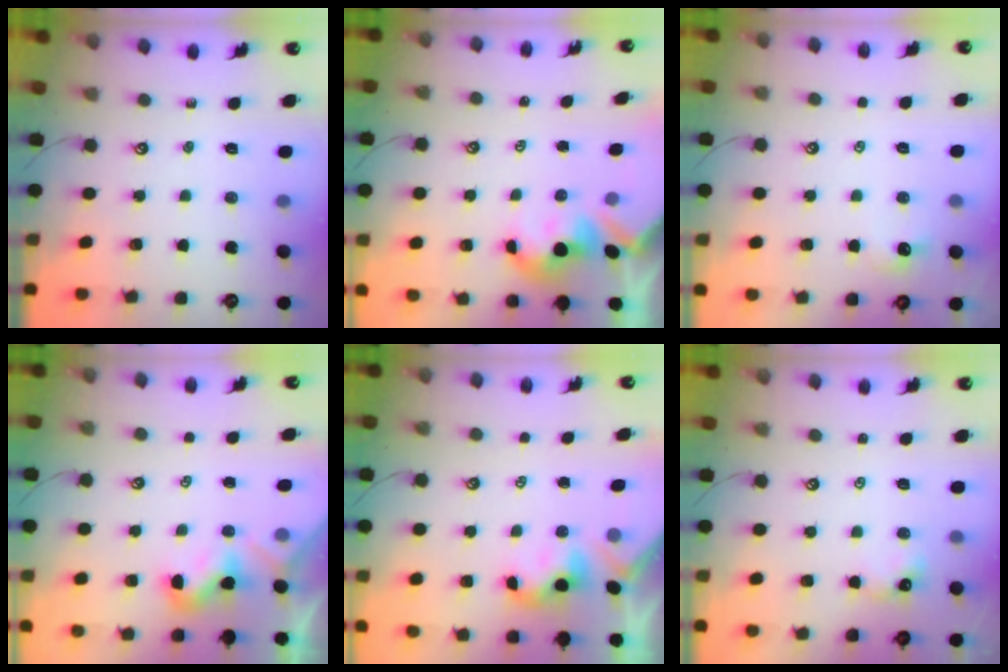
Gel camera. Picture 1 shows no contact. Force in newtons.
{"total": 2.4, "press": 2.4, "slide": 0.2}
{"total": 1.0, "press": 0.9, "slide": 0.5}
{"total": 0.0}
{"total": 0.6, "press": 0.5, "slide": 0.4}
{"total": 1.8, "press": 1.7, "slide": 0.5}